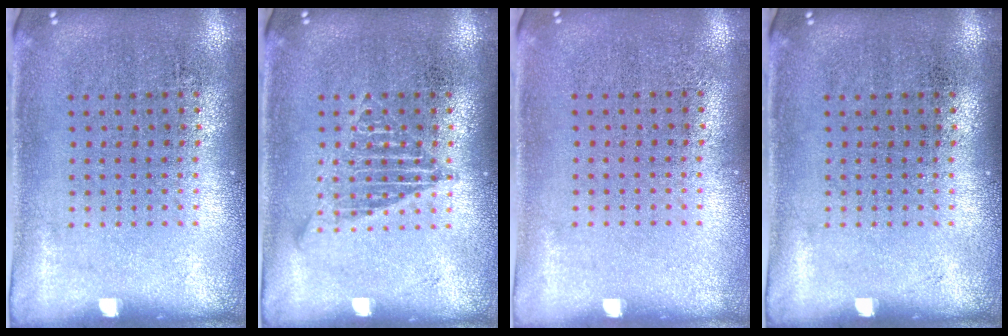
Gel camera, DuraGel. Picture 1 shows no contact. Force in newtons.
{"total": 1.7, "press": 1.7, "slide": 0.2}
{"total": 0.0}
{"total": 0.0}